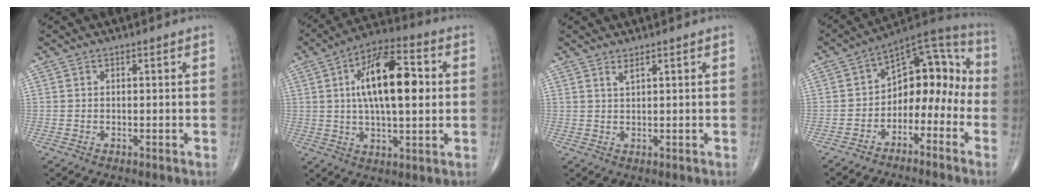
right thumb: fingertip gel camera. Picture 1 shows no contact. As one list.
[{"total": 17.7, "force": [2.8, 7.6, 15.7], "torque": [-0.250, 0.016, 0.040]}, {"total": 1.2, "force": [0.9, 0.1, 0.8], "torque": [-0.016, -0.006, 0.018]}, {"total": 13.4, "force": [-4.2, 9.0, 9.0], "torque": [-0.078, 0.094, -0.075]}]